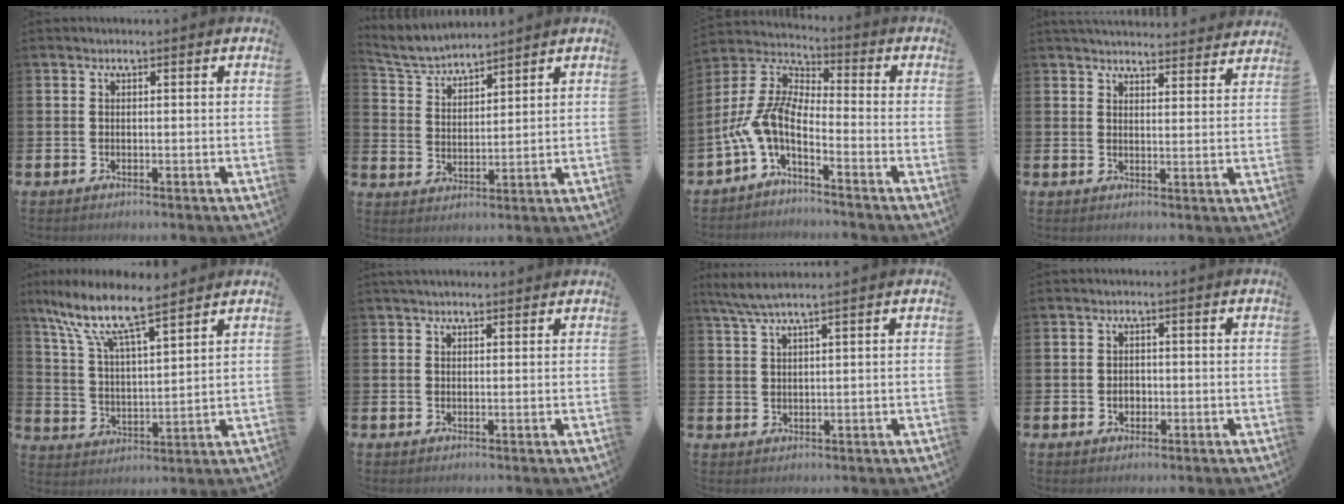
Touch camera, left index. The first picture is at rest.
{"total": 4.7, "force": [4.7, 0.4, 0.4], "torque": [-0.033, -0.026, 0.083]}
{"total": 6.8, "force": [-2.9, 3.1, 5.3], "torque": [-0.140, -0.018, -0.063]}
{"total": 4.4, "force": [4.4, 0.4, 0.2], "torque": [-0.003, -0.029, 0.079]}
{"total": 9.7, "force": [8.0, 2.2, 5.0], "torque": [-0.133, -0.038, 0.139]}
{"total": 1.7, "force": [1.5, 0.5, 0.5], "torque": [-0.003, 0.001, 0.026]}
{"total": 3.4, "force": [2.8, -0.5, 1.8], "torque": [-0.047, -0.004, 0.051]}
{"total": 1.8, "force": [-0.3, 1.4, 1.0], "torque": [-0.006, 0.001, -0.011]}